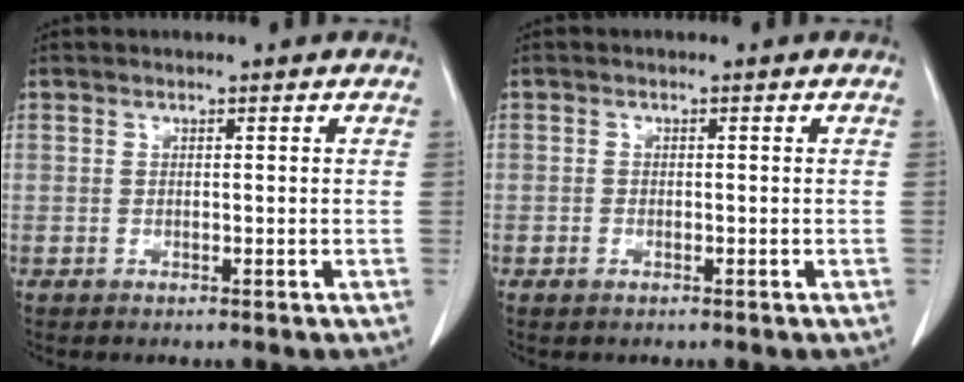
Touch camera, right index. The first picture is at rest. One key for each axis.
{"total": 1.3, "fx": -0.6, "fy": 0.9, "fz": 0.7, "tx": -0.015, "ty": 0.002, "tz": -0.007}